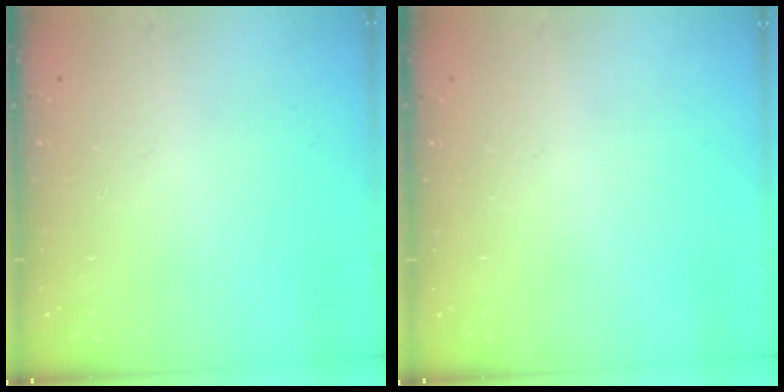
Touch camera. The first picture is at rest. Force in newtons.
{"total": 0.0}